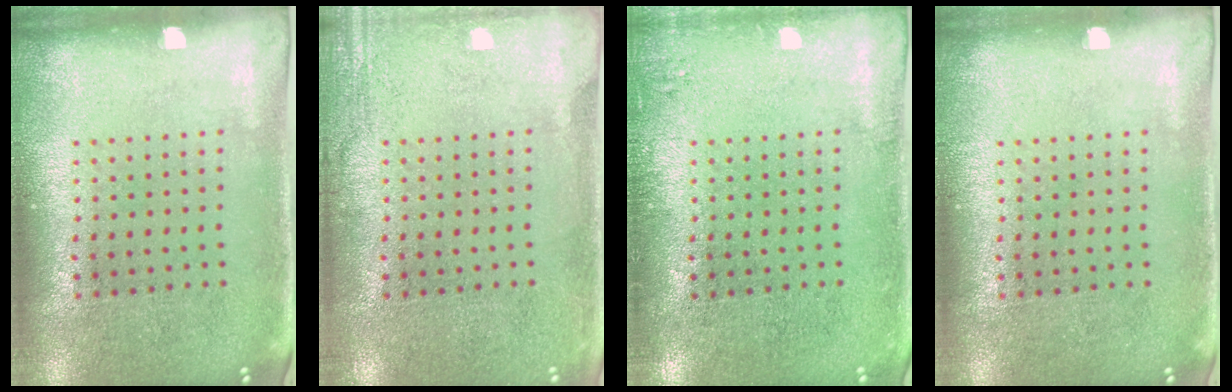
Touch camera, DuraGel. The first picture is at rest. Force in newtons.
{"total": 2.2, "press": 2.2, "slide": 0.4}
{"total": 1.0, "press": 1.0, "slide": 0.3}
{"total": 0.0}